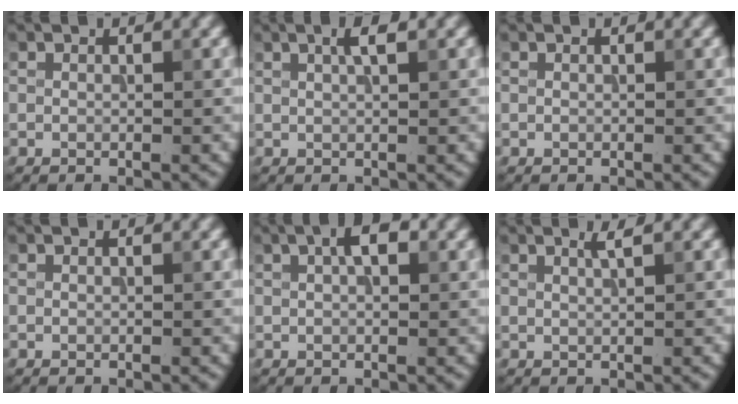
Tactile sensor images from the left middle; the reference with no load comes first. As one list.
[{"total": 1.7, "force": [0.8, 0.3, 1.5], "torque": [-0.022, 0.006, 0.012]}, {"total": 0.0}, {"total": 0.0}, {"total": 2.5, "force": [1.0, 1.1, 2.1], "torque": [-0.031, 0.008, 0.014]}, {"total": 1.2, "force": [0.7, 0.3, 1.0], "torque": [-0.009, 0.002, 0.009]}]